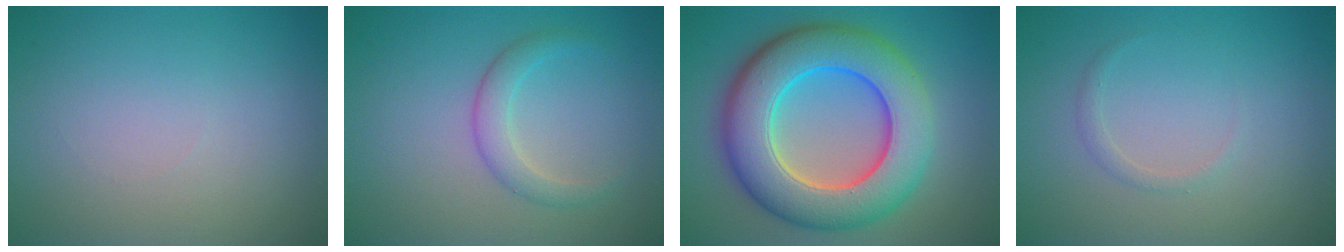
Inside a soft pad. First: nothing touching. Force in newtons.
{"total": 2.3, "press": 2.3, "slide": 0.1}
{"total": 11.4, "press": 11.4, "slide": 0.3}
{"total": 0.8, "press": 0.8, "slide": 0.2}